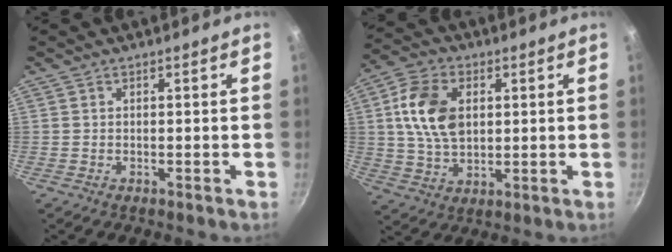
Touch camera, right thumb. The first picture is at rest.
{"total": 12.7, "force": [2.4, 8.5, 9.1], "torque": [-0.157, 0.003, 0.041]}